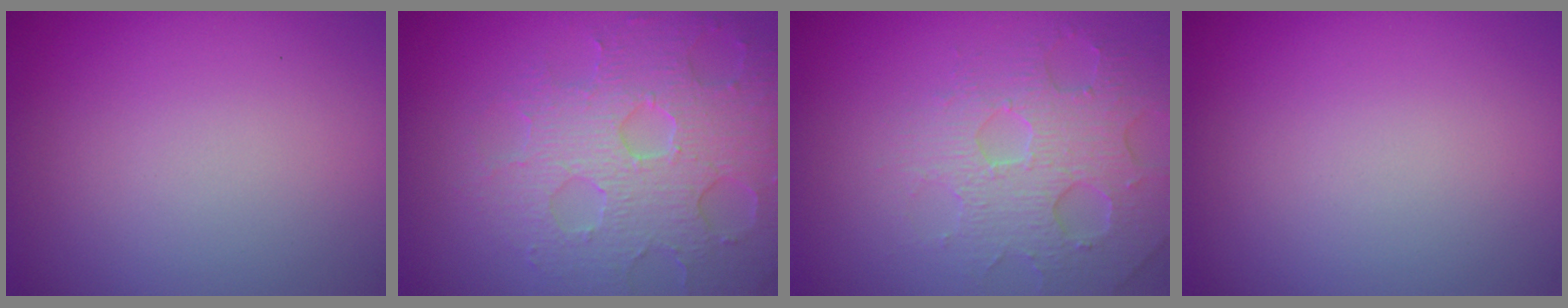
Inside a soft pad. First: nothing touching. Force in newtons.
{"total": 6.4, "press": 5.3, "slide": 3.6}
{"total": 4.1, "press": 4.0, "slide": 0.9}
{"total": 0.0}